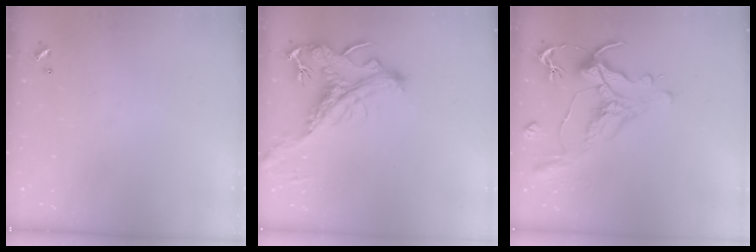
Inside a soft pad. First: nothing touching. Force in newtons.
{"total": 2.0, "press": 1.5, "slide": 1.3}
{"total": 1.7, "press": 0.9, "slide": 1.4}